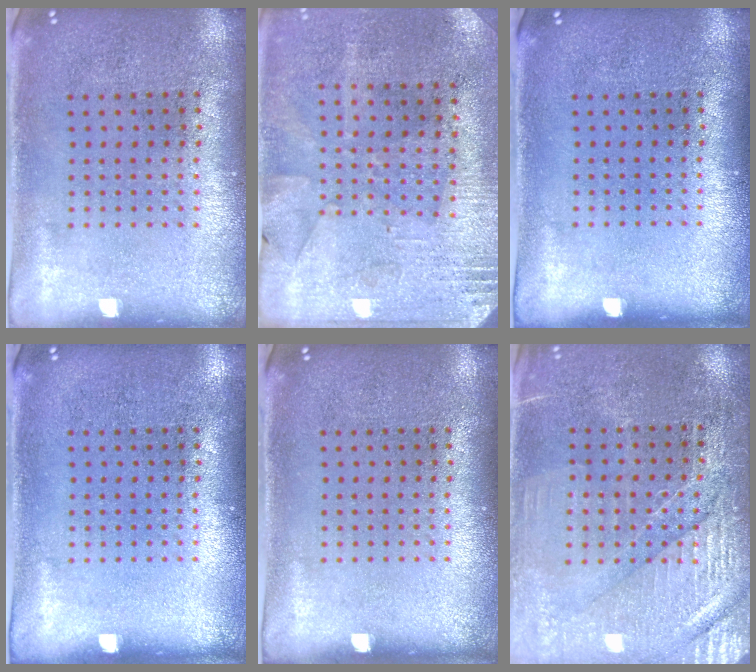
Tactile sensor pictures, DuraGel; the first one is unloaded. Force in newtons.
{"total": 2.7, "press": 2.4, "slide": 1.3}
{"total": 0.0}
{"total": 0.0}
{"total": 0.0}
{"total": 3.0, "press": 2.9, "slide": 0.9}